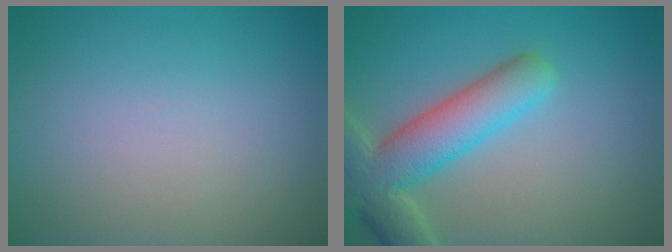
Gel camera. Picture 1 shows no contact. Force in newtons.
{"total": 6.8, "press": 6.8, "slide": 0.6}